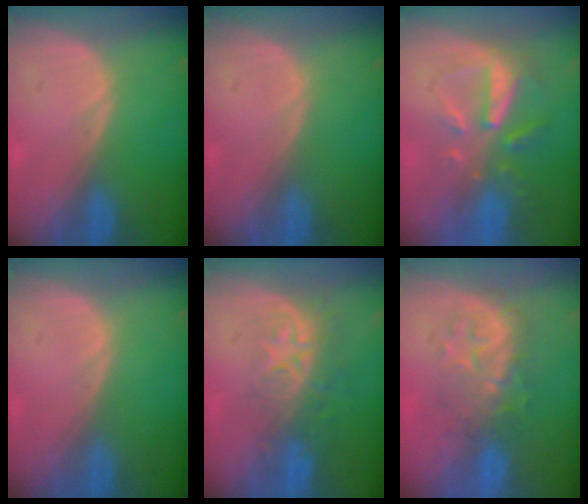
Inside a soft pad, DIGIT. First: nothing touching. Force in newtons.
{"total": 0.0}
{"total": 8.0, "press": 7.3, "slide": 3.3}
{"total": 0.0}
{"total": 8.7, "press": 7.2, "slide": 4.9}
{"total": 7.8, "press": 7.6, "slide": 1.9}